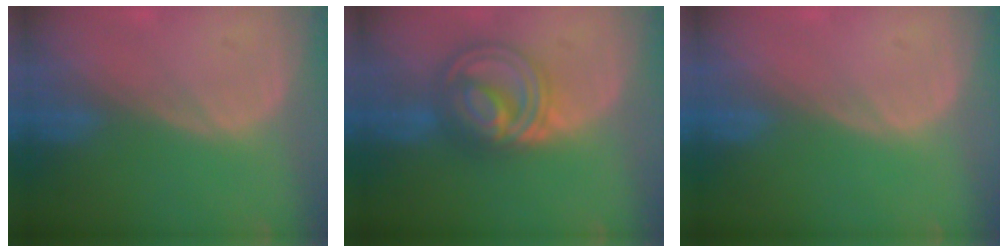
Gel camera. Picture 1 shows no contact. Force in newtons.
{"total": 8.0, "press": 8.0, "slide": 0.5}
{"total": 0.0}